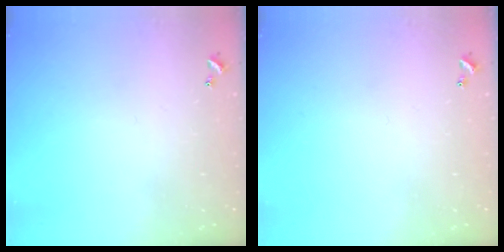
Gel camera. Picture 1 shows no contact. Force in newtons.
{"total": 0.0}